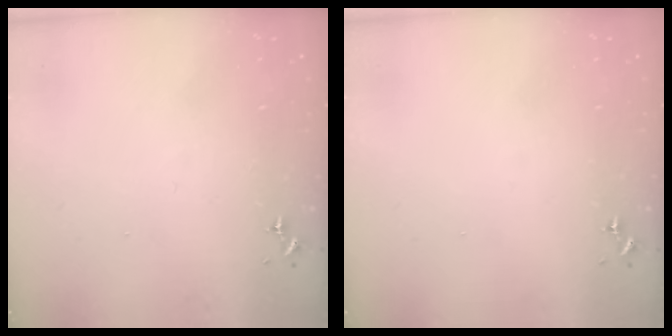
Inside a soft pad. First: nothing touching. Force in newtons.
{"total": 0.0}